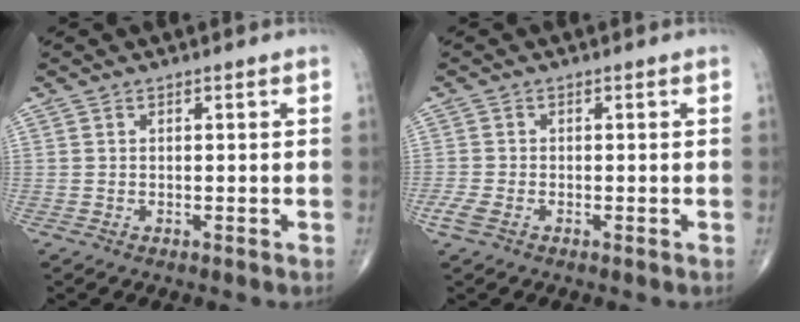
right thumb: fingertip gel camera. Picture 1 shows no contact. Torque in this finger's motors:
{"motor_torque": [0.67, 1.31, -0.23, 0.03, 0.10]}